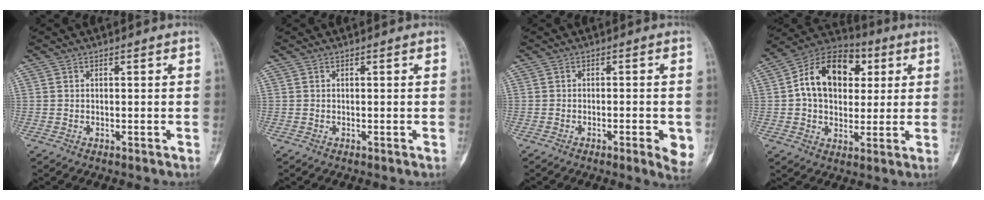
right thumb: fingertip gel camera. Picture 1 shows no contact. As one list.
[{"total": 0.0}, {"total": 5.1, "force": [-1.7, 1.2, 4.7], "torque": [-0.061, -0.005, -0.021]}, {"total": 16.9, "force": [3.6, 11.8, 11.5], "torque": [-0.152, 0.013, 0.052]}]